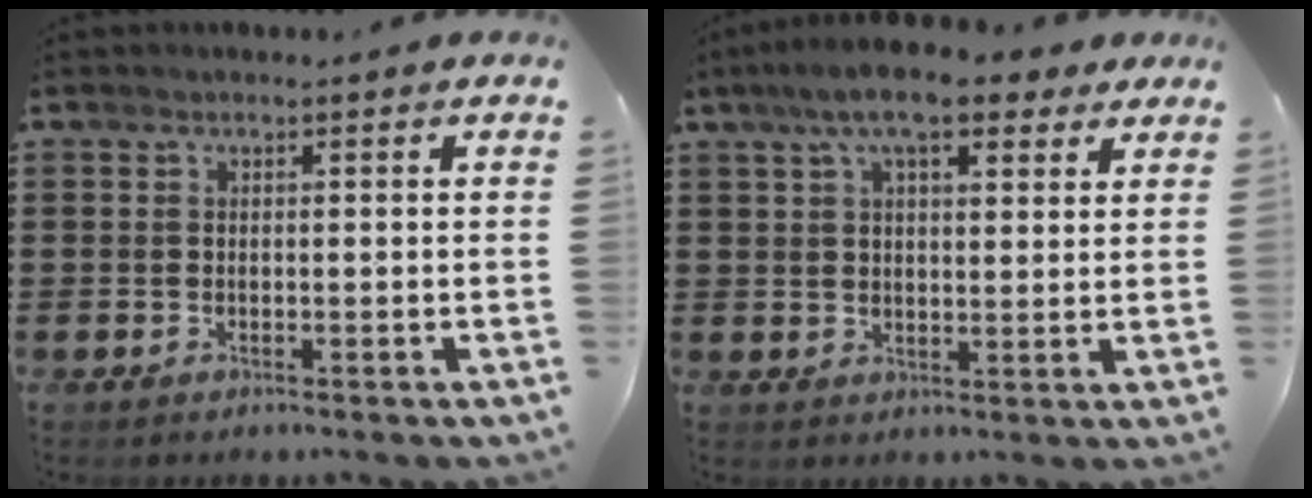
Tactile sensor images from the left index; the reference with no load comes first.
{"total": 9.1, "force": [6.4, 2.8, 5.9], "torque": [-0.123, 0.004, 0.114]}